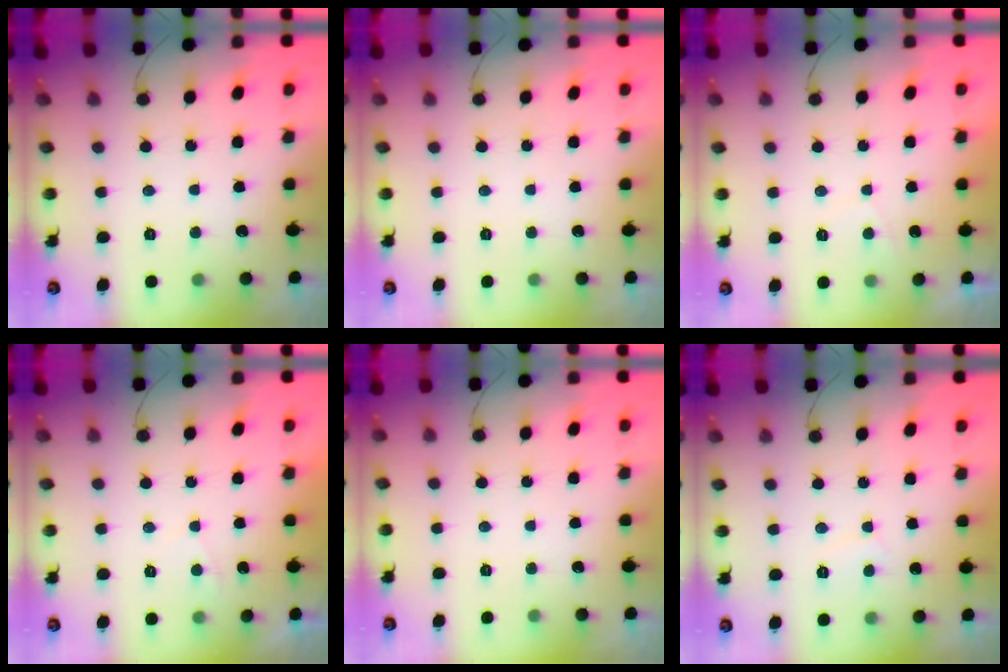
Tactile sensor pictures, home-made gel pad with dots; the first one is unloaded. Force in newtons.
{"total": 0.0}
{"total": 0.8, "press": 0.6, "slide": 0.6}
{"total": 0.9, "press": 0.7, "slide": 0.5}
{"total": 0.0}
{"total": 2.6, "press": 2.6, "slide": 0.2}